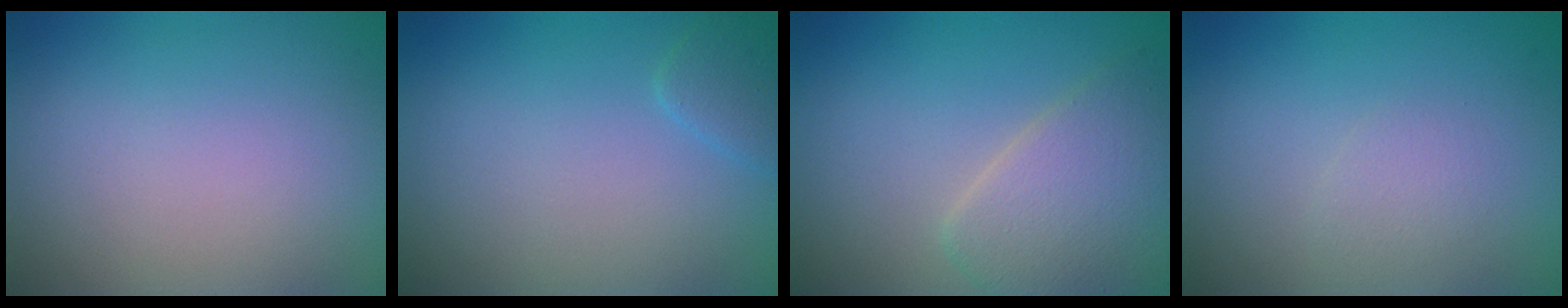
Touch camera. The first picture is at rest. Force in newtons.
{"total": 1.3, "press": 1.2, "slide": 0.1}
{"total": 4.7, "press": 4.7, "slide": 0.1}
{"total": 1.1, "press": 1.1, "slide": 0.1}